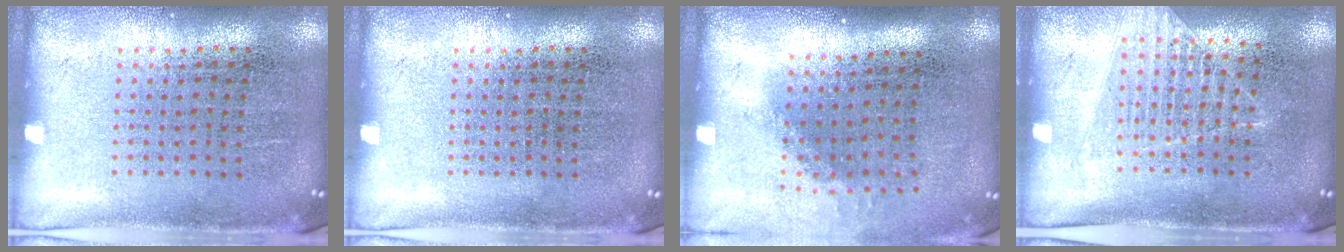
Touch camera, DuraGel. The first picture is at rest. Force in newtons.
{"total": 0.0}
{"total": 1.2, "press": 0.9, "slide": 0.9}
{"total": 1.2, "press": 1.1, "slide": 0.5}